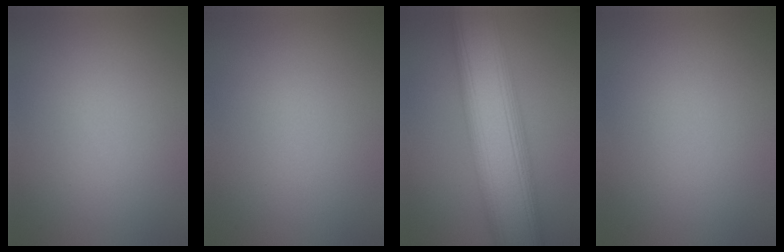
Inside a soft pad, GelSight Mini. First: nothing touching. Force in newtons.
{"total": 0.0}
{"total": 12.6, "press": 12.6, "slide": 0.7}
{"total": 0.0}